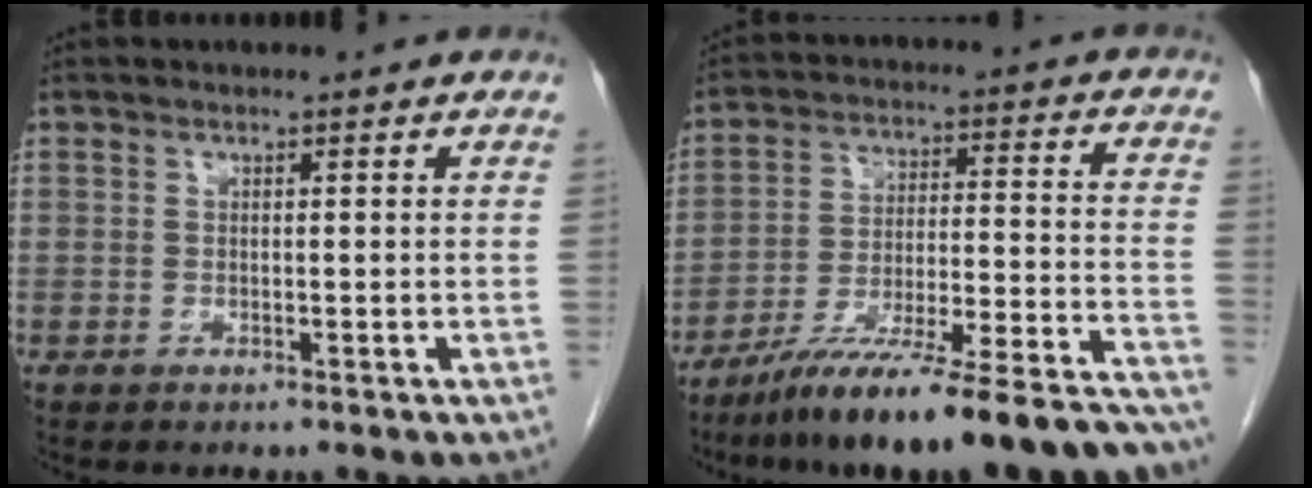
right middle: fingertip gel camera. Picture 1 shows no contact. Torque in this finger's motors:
{"motor_torque": [1.16, -0.98, 0.27, 0.13]}